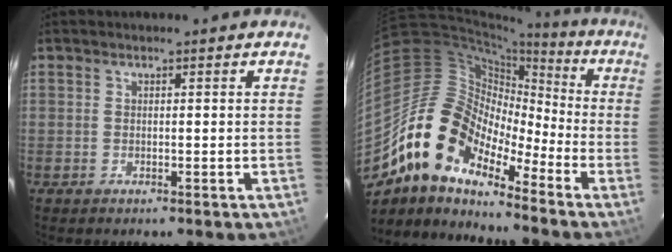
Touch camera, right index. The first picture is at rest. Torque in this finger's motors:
{"motor_torque": [0.83, -0.82, -0.03, -0.18]}